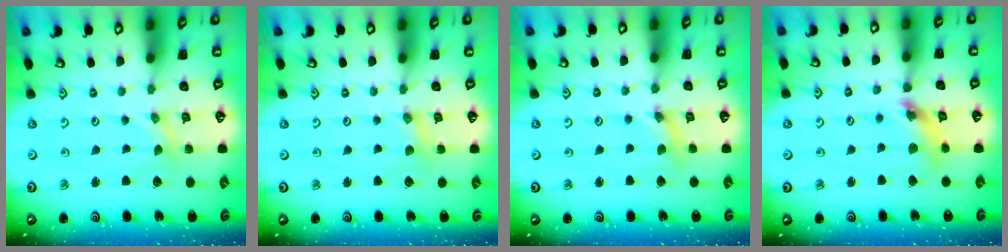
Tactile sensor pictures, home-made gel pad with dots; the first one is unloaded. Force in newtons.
{"total": 0.6, "press": 0.6, "slide": 0.1}
{"total": 1.7, "press": 1.7, "slide": 0.2}
{"total": 9.6, "press": 9.6, "slide": 0.9}